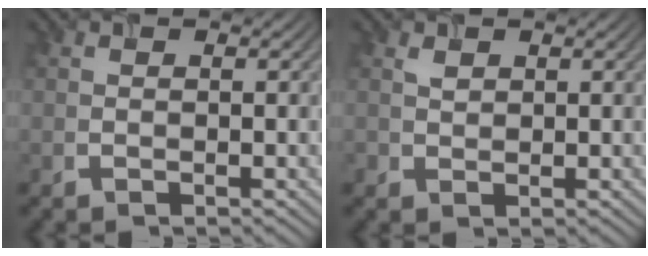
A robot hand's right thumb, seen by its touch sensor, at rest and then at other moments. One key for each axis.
{"total": 1.1, "fx": 0.6, "fy": 0.8, "fz": 0.4, "tx": -0.013, "ty": -0.003, "tz": 0.015}